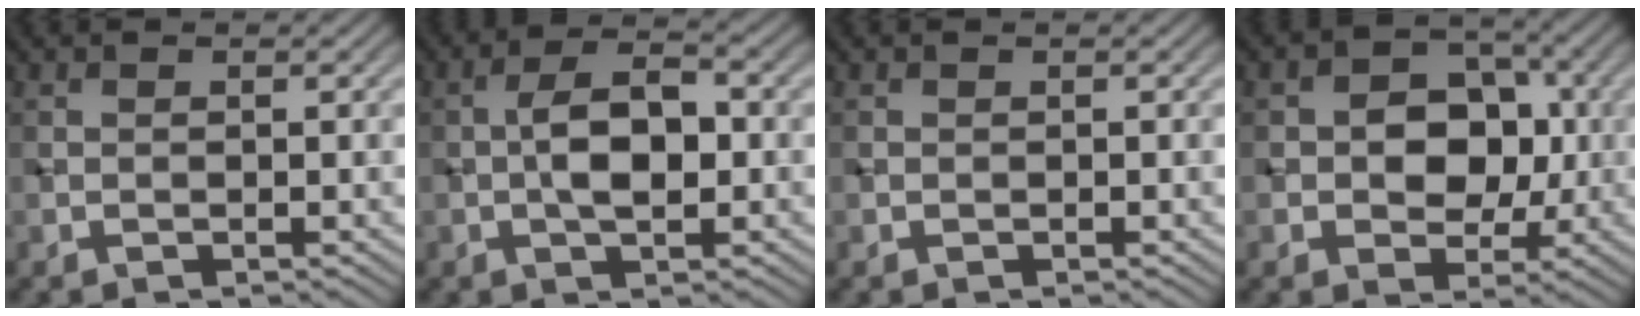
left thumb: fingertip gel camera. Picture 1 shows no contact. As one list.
[{"total": 5.9, "force": [-0.3, 2.8, 5.1], "torque": [-0.093, 0.007, -0.010]}, {"total": 0.0}, {"total": 7.1, "force": [0.1, 5.4, 4.6], "torque": [-0.064, 0.006, -0.008]}]